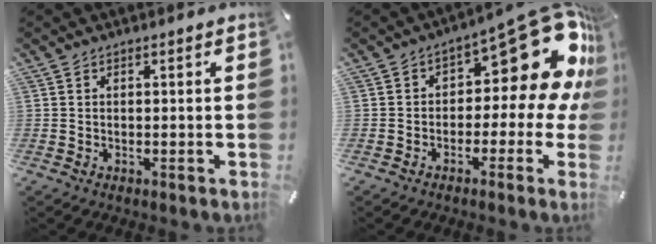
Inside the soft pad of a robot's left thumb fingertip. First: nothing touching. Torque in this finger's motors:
{"motor_torque": [0.58, 0.54, 0.70, 0.49, -0.01]}